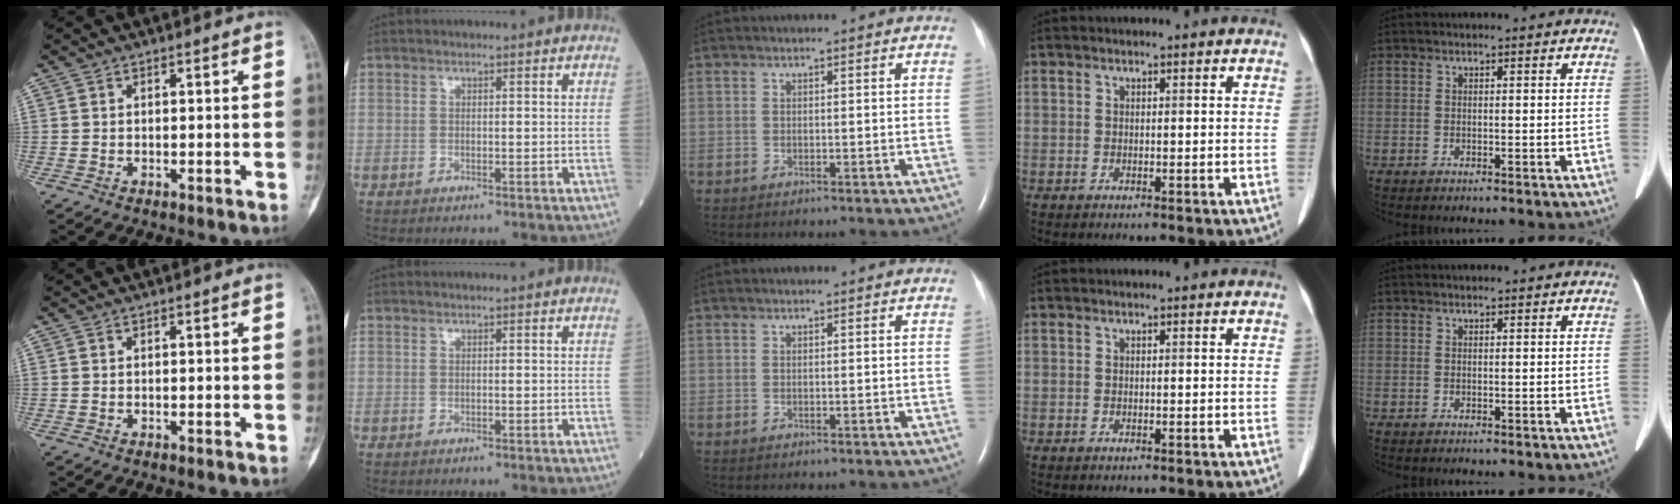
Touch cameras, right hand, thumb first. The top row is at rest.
{}